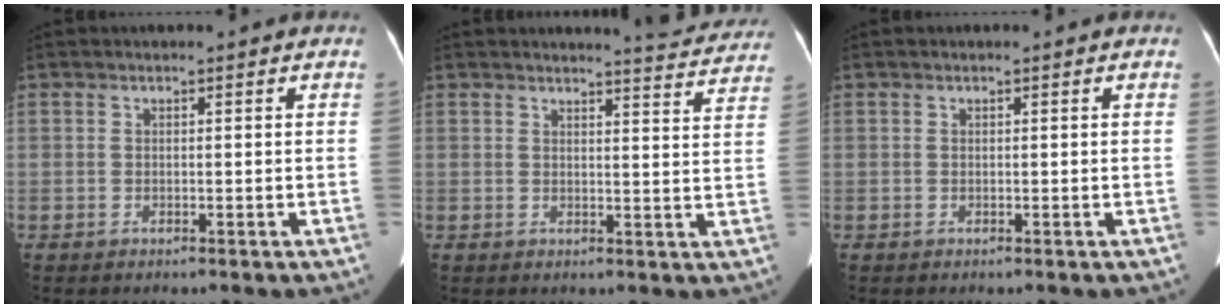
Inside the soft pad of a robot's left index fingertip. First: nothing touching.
{"total": 7.8, "force": [7.7, 0.4, 1.1], "torque": [-0.009, -0.023, 0.073]}
{"total": 0.0}